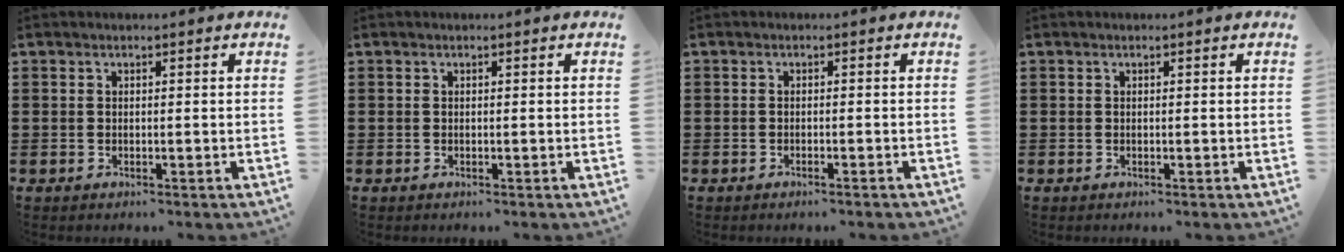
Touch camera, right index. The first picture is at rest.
{"total": 0.0}
{"total": 0.7, "force": [-0.6, 0.0, 0.2], "torque": [-0.006, -0.001, -0.013]}
{"total": 0.0}